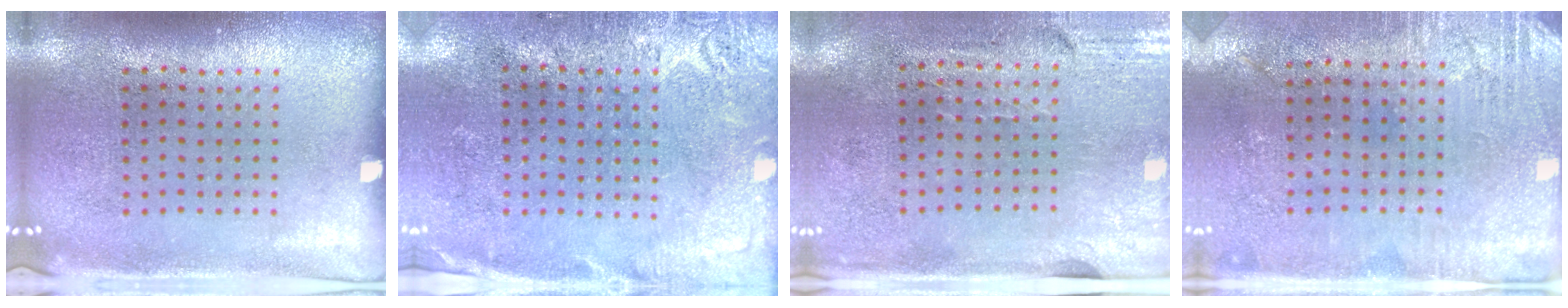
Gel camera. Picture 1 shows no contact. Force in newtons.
{"total": 2.7, "press": 2.4, "slide": 1.3}
{"total": 3.0, "press": 2.5, "slide": 1.6}
{"total": 2.8, "press": 2.5, "slide": 1.3}